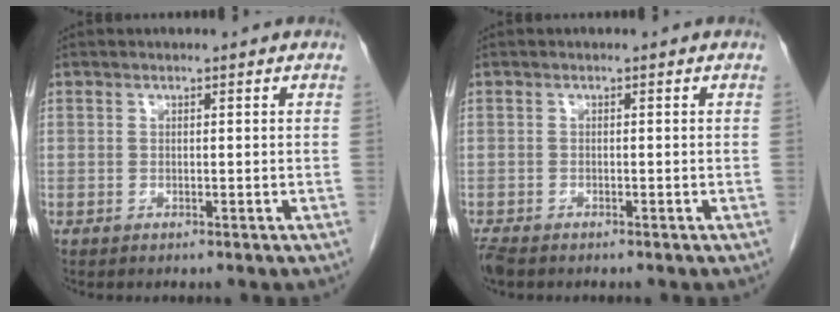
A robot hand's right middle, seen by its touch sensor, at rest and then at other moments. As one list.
[{"total": 2.6, "force": [-2.2, 0.9, 1.1], "torque": [-0.029, -0.008, -0.039]}]